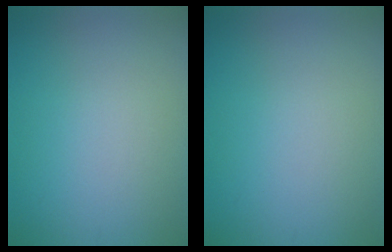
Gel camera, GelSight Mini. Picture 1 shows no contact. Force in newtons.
{"total": 0.0}